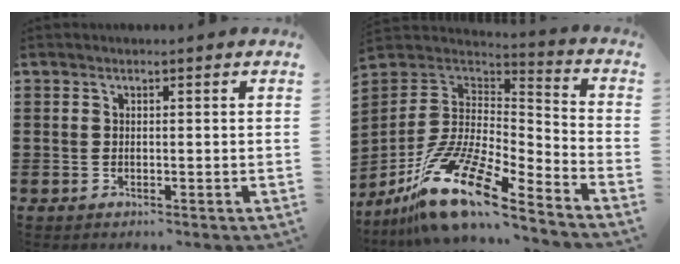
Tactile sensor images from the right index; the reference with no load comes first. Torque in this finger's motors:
{"motor_torque": [2.14, 0.00, 1.05, 0.21]}